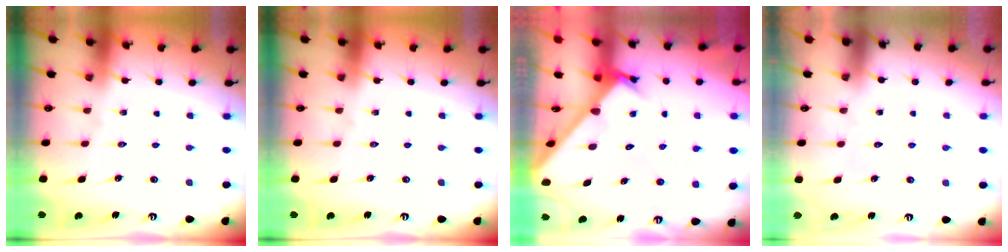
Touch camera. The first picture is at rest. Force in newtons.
{"total": 0.0}
{"total": 2.4, "press": 2.4, "slide": 0.2}
{"total": 1.5, "press": 1.5, "slide": 0.2}